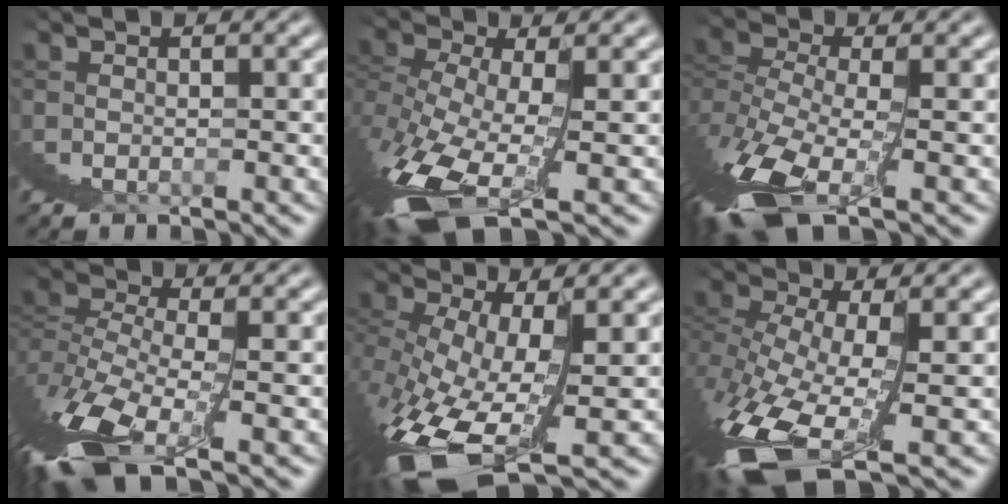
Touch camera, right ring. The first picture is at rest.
{"total": 4.4, "force": [-1.3, 0.6, 4.2], "torque": [-0.075, -0.017, 0.000]}
{"total": 3.9, "force": [-0.1, 0.3, 3.9], "torque": [-0.069, -0.006, 0.008]}
{"total": 3.7, "force": [0.3, -0.1, 3.7], "torque": [-0.061, 0.001, 0.010]}
{"total": 7.1, "force": [-1.6, 2.2, 6.6], "torque": [-0.119, -0.026, 0.004]}
{"total": 6.2, "force": [-3.2, 1.2, 5.2], "torque": [-0.101, -0.028, -0.025]}